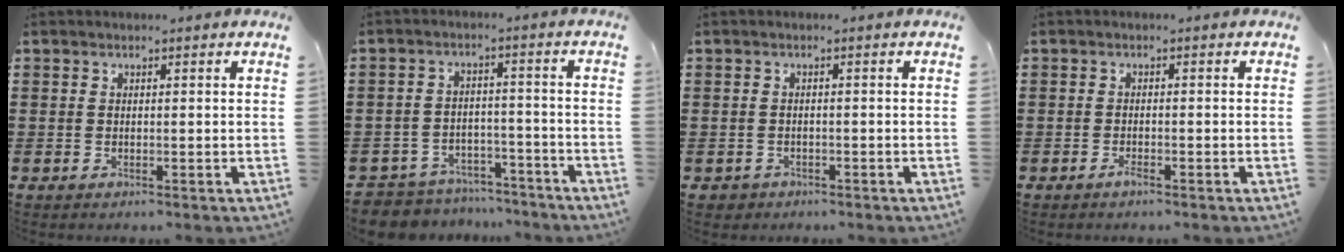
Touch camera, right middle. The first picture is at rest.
{"total": 5.5, "force": [-5.5, 1.0, 0.0], "torque": [-0.015, 0.009, -0.115]}
{"total": 1.0, "force": [-0.9, 0.5, -0.1], "torque": [-0.002, 0.001, -0.020]}
{"total": 2.2, "force": [-1.4, 0.4, 1.7], "torque": [-0.037, -0.005, -0.026]}